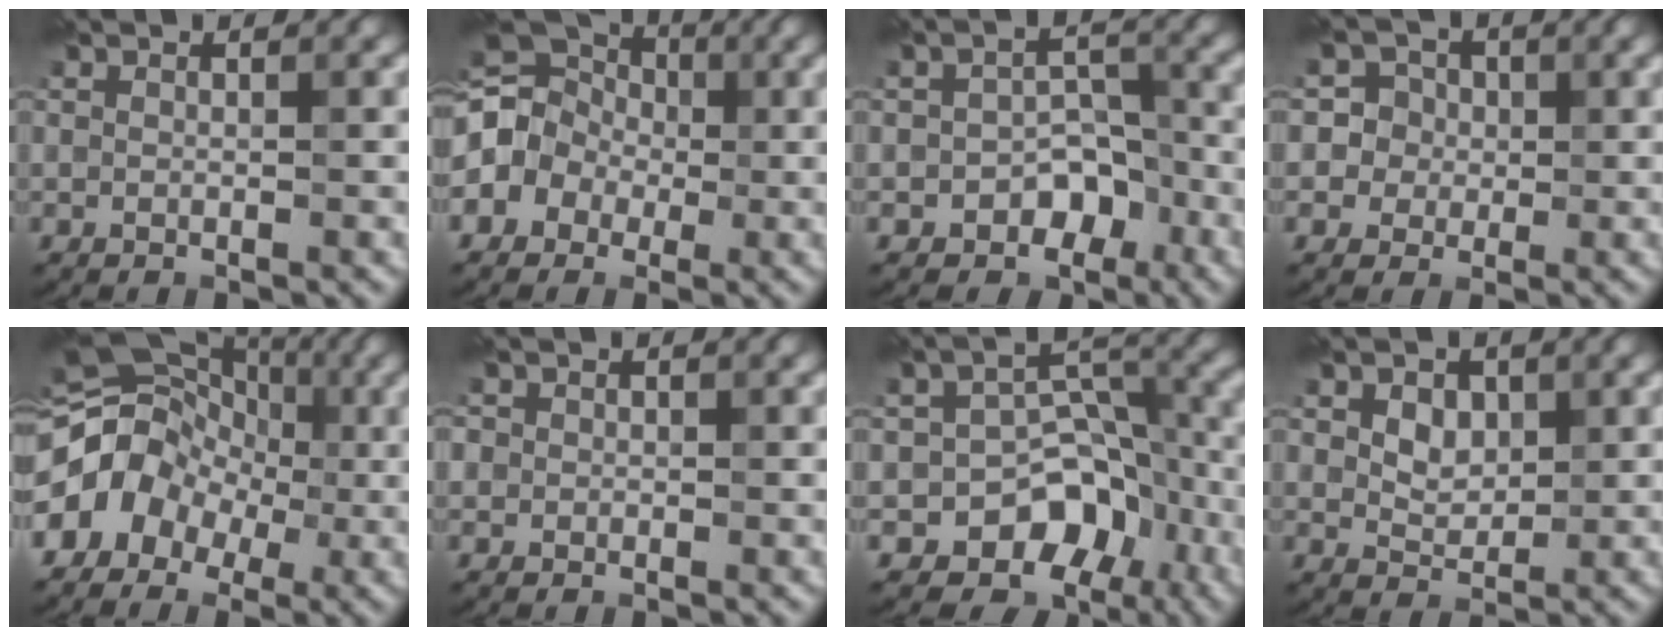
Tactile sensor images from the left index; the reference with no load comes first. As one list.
[{"total": 8.8, "force": [-0.8, 7.6, 4.4], "torque": [-0.082, 0.027, -0.057]}, {"total": 4.8, "force": [-2.6, 3.3, 2.3], "torque": [-0.013, 0.022, -0.044]}, {"total": 5.1, "force": [1.0, 4.9, 1.0], "torque": [-0.014, 0.036, -0.003]}, {"total": 7.3, "force": [-1.3, 5.9, 4.1], "torque": [-0.054, 0.027, -0.039]}, {"total": 2.0, "force": [0.6, 1.8, 0.6], "torque": [0.006, 0.011, -0.017]}, {"total": 8.1, "force": [-4.3, 5.8, 3.6], "torque": [-0.027, 0.024, -0.069]}, {"total": 2.7, "force": [0.8, 1.9, 1.7], "torque": [-0.032, 0.002, 0.013]}]